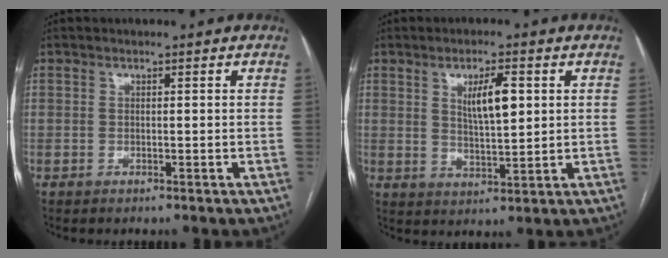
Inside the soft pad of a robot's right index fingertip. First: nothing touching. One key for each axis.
{"total": 6.2, "fx": 2.0, "fy": 1.5, "fz": 5.7, "tx": -0.099, "ty": -0.001, "tz": 0.038}